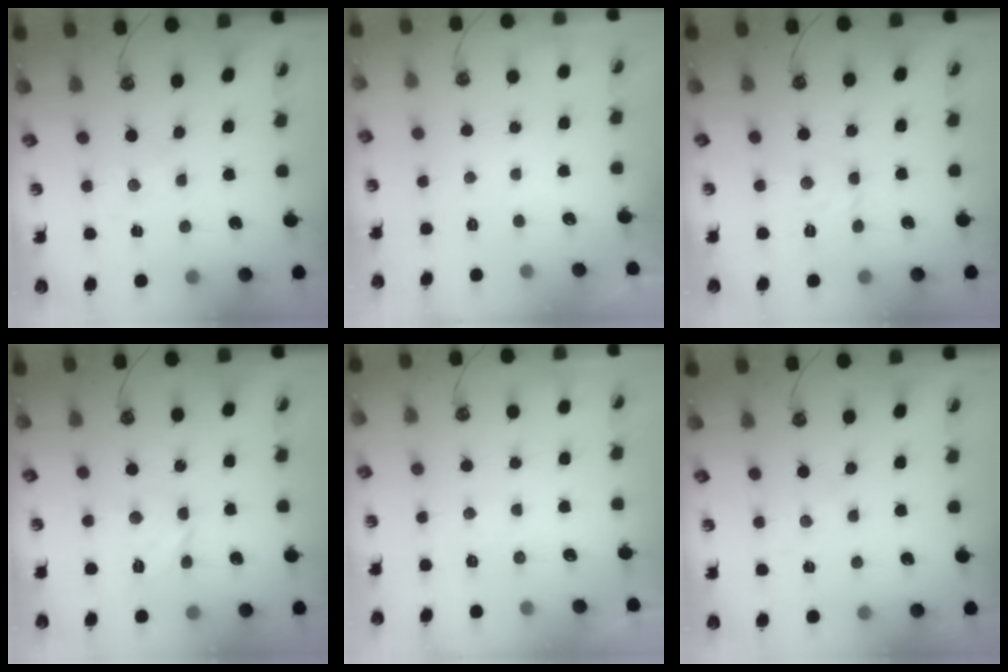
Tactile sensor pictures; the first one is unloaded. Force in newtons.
{"total": 0.0}
{"total": 4.7, "press": 4.6, "slide": 0.4}
{"total": 10.0, "press": 10.0, "slide": 1.1}
{"total": 3.8, "press": 3.7, "slide": 0.9}
{"total": 0.0}